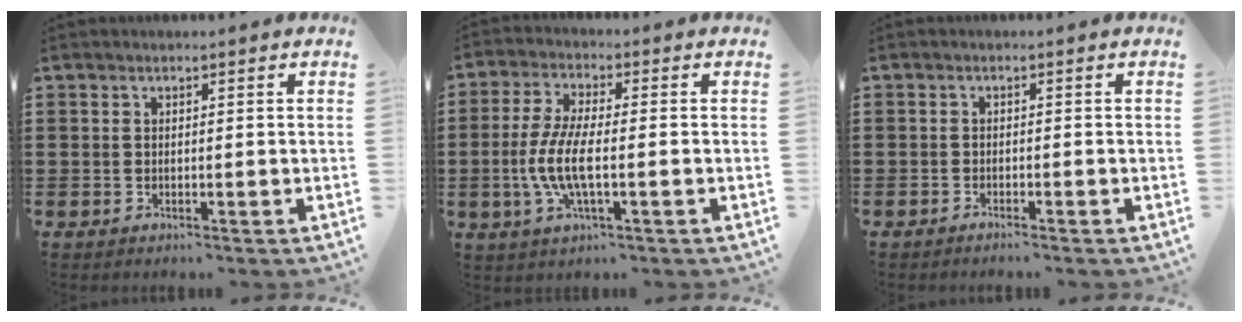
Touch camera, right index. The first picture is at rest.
{"total": 7.4, "force": [-1.8, 2.2, 6.9], "torque": [-0.158, -0.011, -0.043]}
{"total": 1.0, "force": [-1.0, -0.1, 0.2], "torque": [-0.005, -0.001, -0.019]}